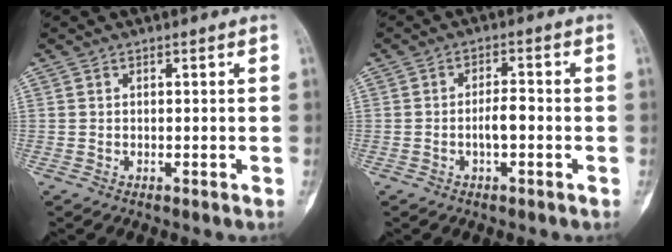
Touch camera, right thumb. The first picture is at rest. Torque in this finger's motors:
{"motor_torque": [0.68, 0.54, 0.69, -0.04, 0.04]}